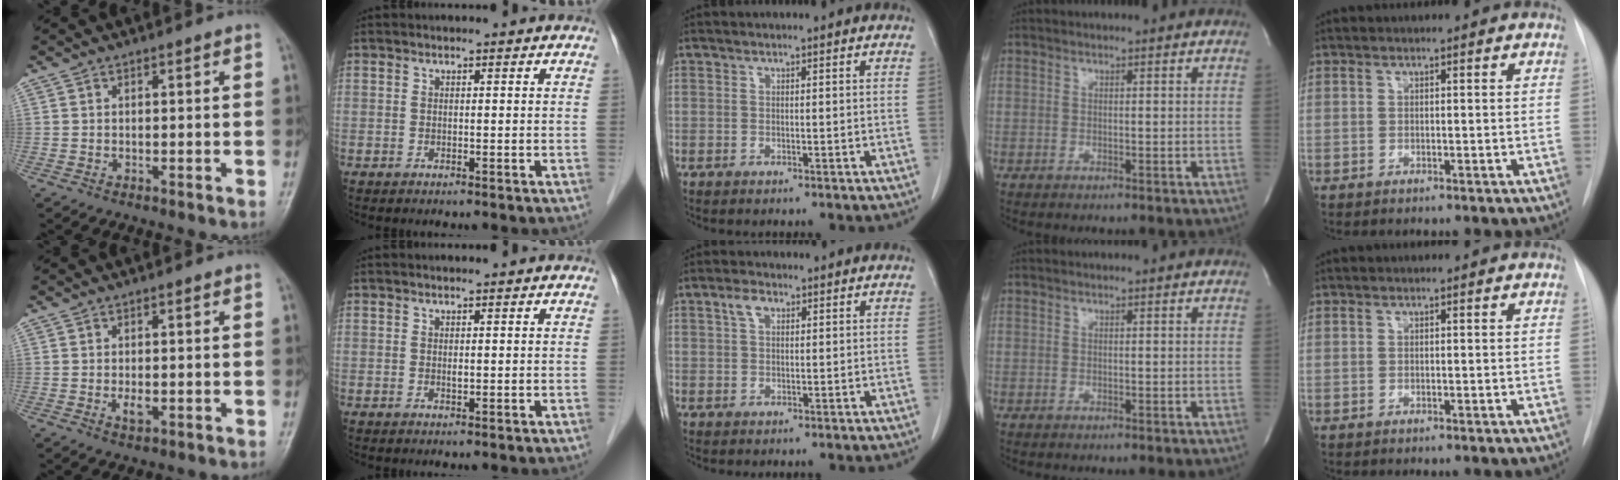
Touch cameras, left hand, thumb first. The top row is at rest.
{"thumb": {"total": 2.4, "force": [-0.3, 1.2, 2.0], "torque": [-0.035, -0.006, -0.005]}, "index": {"total": 0.7, "force": [-0.5, 0.1, 0.4], "torque": [-0.008, -0.007, -0.007]}, "middle": {"total": 2.5, "force": [1.1, 1.4, 1.7], "torque": [-0.037, 0.012, 0.023]}}